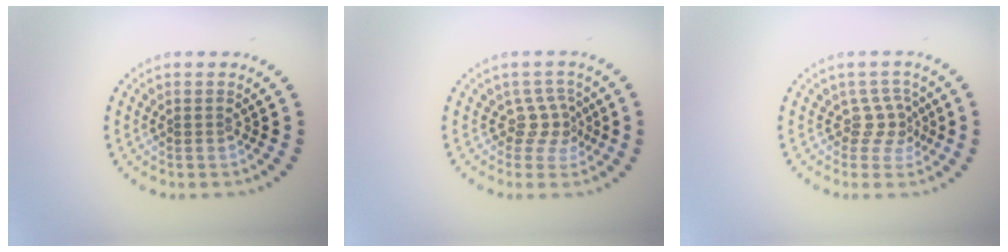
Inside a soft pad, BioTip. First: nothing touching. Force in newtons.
{"total": 2.2, "press": 1.5, "slide": 1.7}
{"total": 2.2, "press": 1.5, "slide": 1.5}